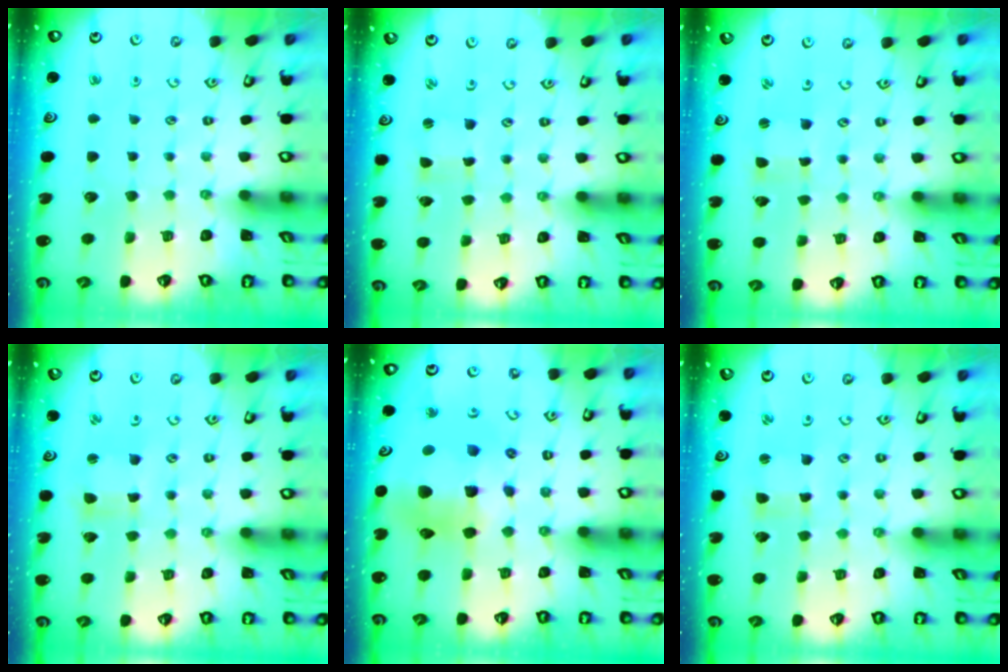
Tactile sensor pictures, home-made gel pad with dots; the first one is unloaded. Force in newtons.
{"total": 0.0}
{"total": 0.8, "press": 0.8, "slide": 0.0}
{"total": 2.6, "press": 2.5, "slide": 0.3}
{"total": 16.2, "press": 16.1, "slide": 1.8}
{"total": 1.5, "press": 1.5, "slide": 0.3}